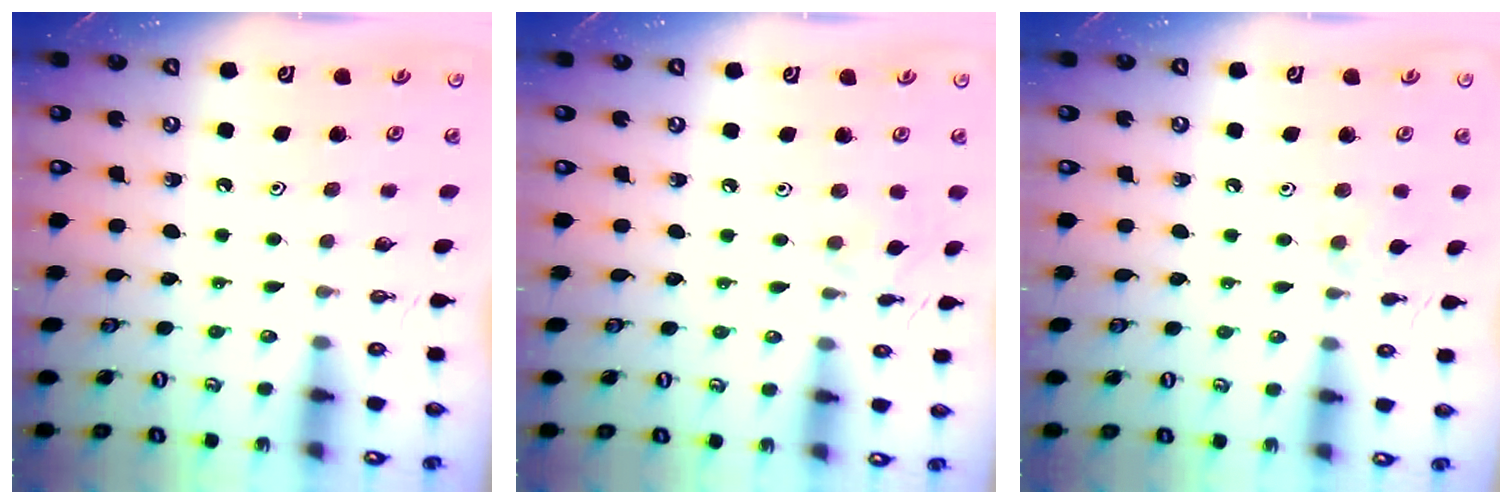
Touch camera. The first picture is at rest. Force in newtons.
{"total": 2.1, "press": 2.1, "slide": 0.4}
{"total": 5.5, "press": 5.4, "slide": 0.7}